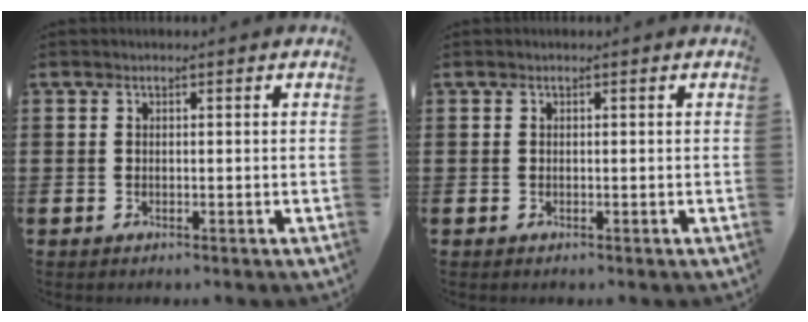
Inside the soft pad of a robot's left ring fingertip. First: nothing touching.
{"total": 0.0}